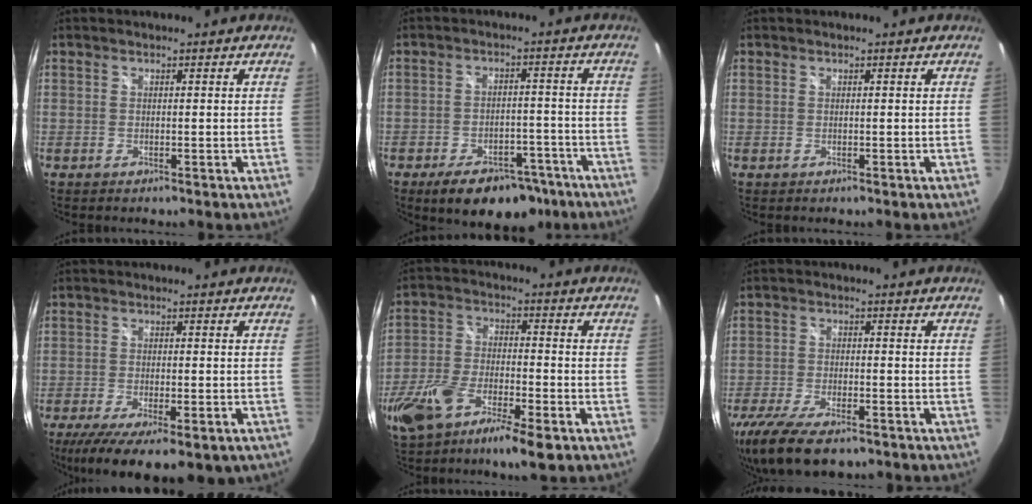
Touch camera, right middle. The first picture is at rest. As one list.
[{"total": 13.2, "force": [-9.3, 6.6, 6.6], "torque": [-0.125, 0.006, -0.121]}, {"total": 0.0}, {"total": 15.0, "force": [-9.5, 5.0, 10.5], "torque": [-0.204, -0.059, -0.140]}, {"total": 14.3, "force": [-8.4, 4.6, 10.6], "torque": [-0.230, -0.031, -0.159]}, {"total": 15.8, "force": [-11.3, 5.8, 9.4], "torque": [-0.214, -0.053, -0.192]}]